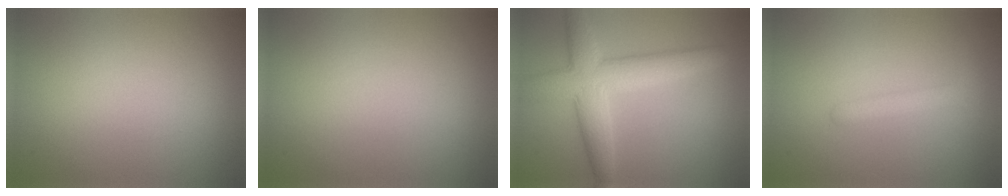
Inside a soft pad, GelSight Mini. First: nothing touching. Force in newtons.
{"total": 0.0}
{"total": 6.0, "press": 6.0, "slide": 0.5}
{"total": 1.6, "press": 1.6, "slide": 0.1}